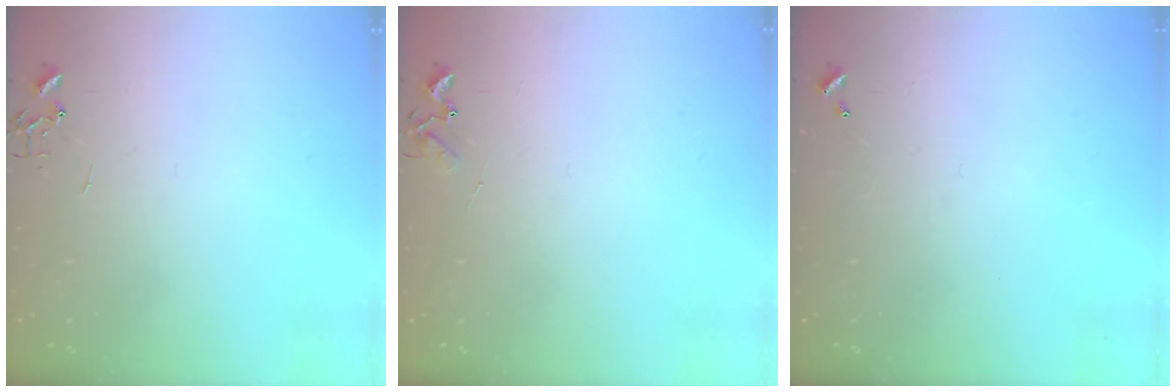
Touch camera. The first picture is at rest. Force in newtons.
{"total": 4.5, "press": 4.5, "slide": 0.5}
{"total": 0.0}